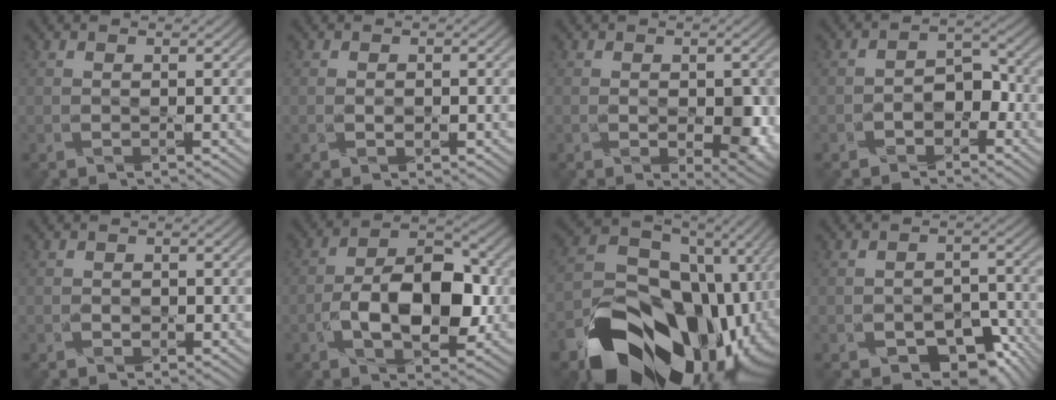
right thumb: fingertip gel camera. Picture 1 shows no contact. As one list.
[{"total": 1.1, "force": [-0.3, 0.7, 0.7], "torque": [-0.017, -0.003, -0.002]}, {"total": 5.7, "force": [-0.9, 3.1, 4.8], "torque": [-0.073, -0.017, -0.003]}, {"total": 3.6, "force": [-2.2, 2.2, 1.8], "torque": [-0.018, 0.010, -0.037]}, {"total": 0.9, "force": [-0.5, 0.7, 0.3], "torque": [-0.005, -0.006, -0.009]}, {"total": 10.4, "force": [-2.5, 5.5, 8.5], "torque": [-0.143, 0.006, -0.043]}, {"total": 19.9, "force": [-8.0, 14.3, 11.2], "torque": [-0.218, -0.041, -0.129]}, {"total": 8.3, "force": [-5.6, 4.8, 3.6], "torque": [-0.037, -0.007, -0.077]}]